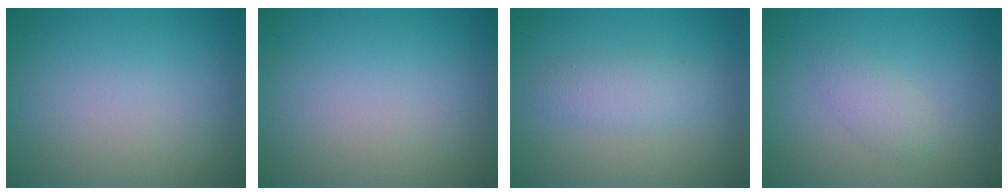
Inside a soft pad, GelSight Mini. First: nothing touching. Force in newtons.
{"total": 0.0}
{"total": 2.3, "press": 2.3, "slide": 0.1}
{"total": 1.6, "press": 1.6, "slide": 0.1}